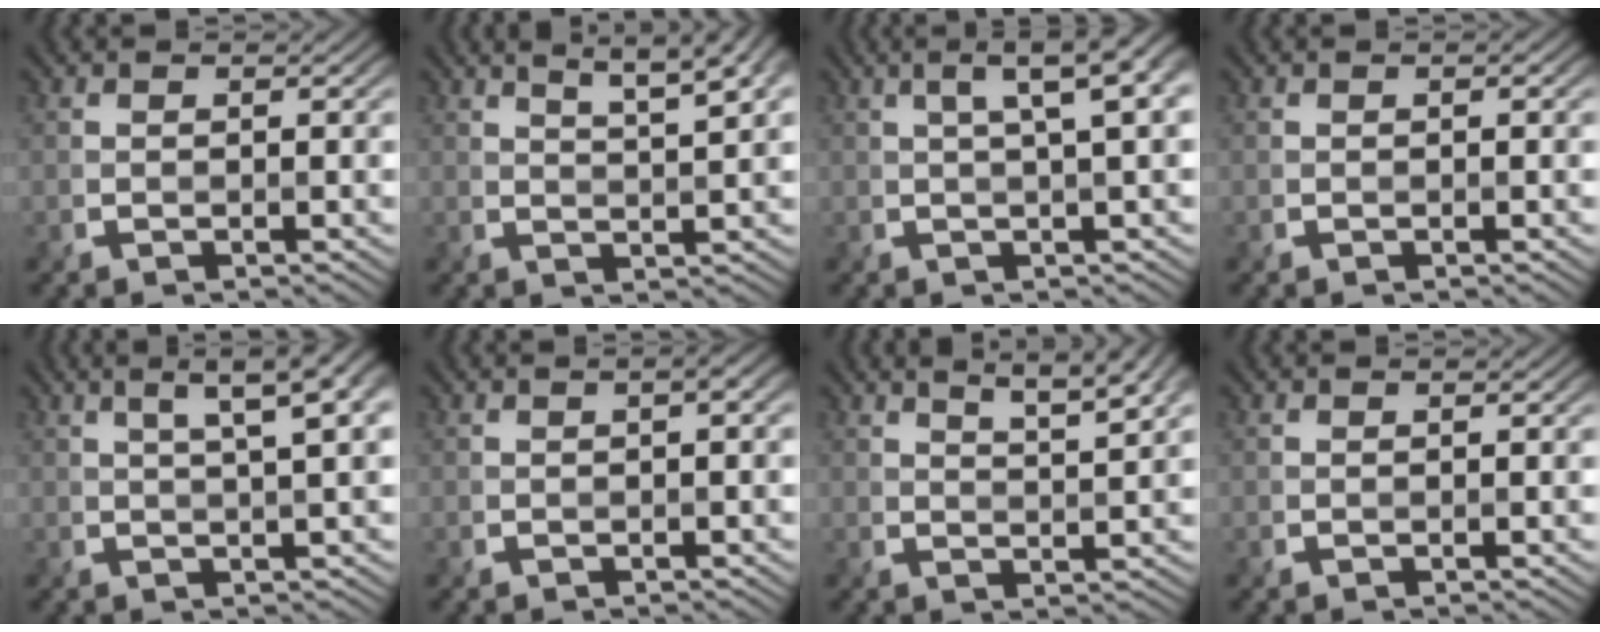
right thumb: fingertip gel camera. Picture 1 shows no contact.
{"total": 8.3, "force": [5.1, 2.0, 6.1], "torque": [-0.088, 0.021, 0.064]}
{"total": 7.2, "force": [2.3, 1.7, 6.6], "torque": [-0.077, 0.035, 0.029]}
{"total": 0.0}
{"total": 7.8, "force": [3.3, 1.9, 6.8], "torque": [-0.075, 0.033, 0.035]}
{"total": 1.5, "force": [0.2, 0.3, 1.4], "torque": [-0.021, 0.008, 0.003]}
{"total": 6.7, "force": [4.4, 1.4, 4.9], "torque": [-0.075, 0.009, 0.065]}
{"total": 0.0}